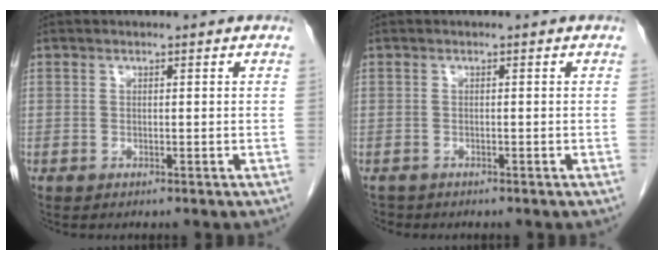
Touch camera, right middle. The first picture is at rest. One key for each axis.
{"total": 1.0, "fx": -0.9, "fy": 0.5, "fz": -0.2, "tx": -0.004, "ty": -0.001, "tz": -0.014}